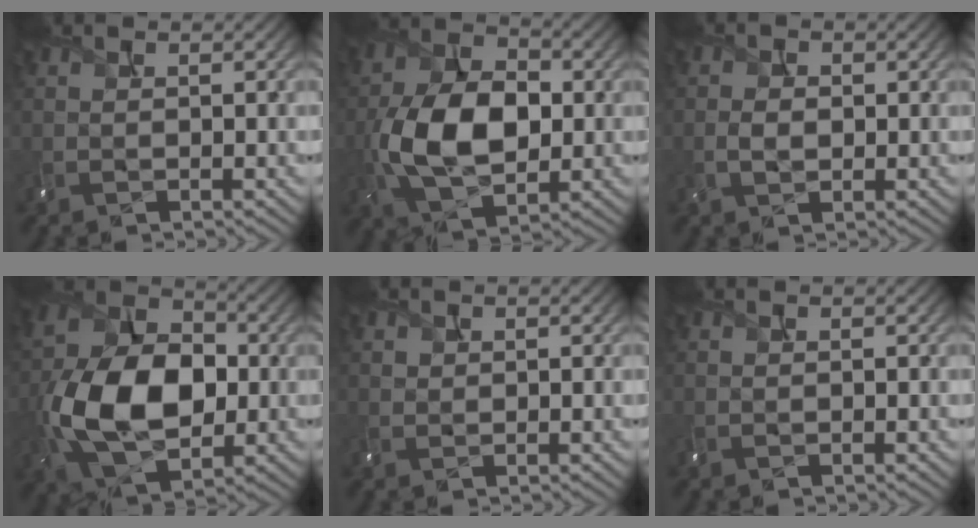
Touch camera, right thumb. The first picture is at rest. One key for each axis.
{"total": 10.6, "fx": -1.3, "fy": 6.8, "fz": 8.1, "tx": -0.174, "ty": -0.004, "tz": -0.020}
{"total": 1.5, "fx": -0.5, "fy": 1.2, "fz": 0.8, "tx": -0.019, "ty": -0.002, "tz": -0.004}
{"total": 13.4, "fx": -2.1, "fy": 8.9, "fz": 9.9, "tx": -0.207, "ty": -0.005, "tz": -0.044}
{"total": 0.7, "fx": 0.4, "fy": 0.5, "fz": -0.1, "tx": -0.007, "ty": 0.003, "tz": 0.016}
{"total": 0.0}